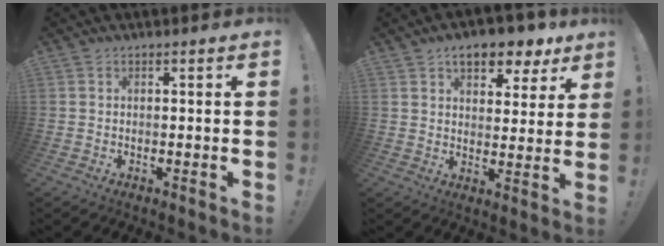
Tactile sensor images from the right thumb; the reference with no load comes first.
{"total": 10.3, "force": [6.6, 5.0, 6.1], "torque": [-0.077, -0.041, 0.114]}